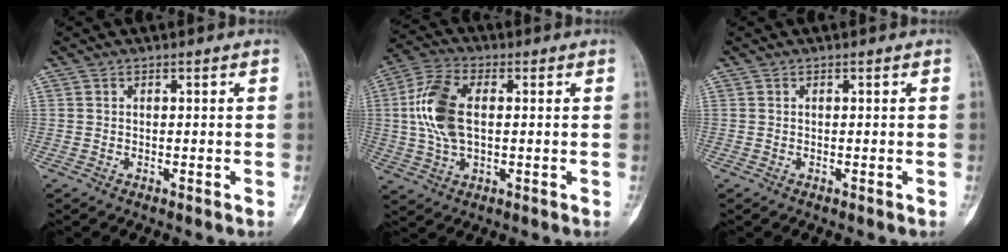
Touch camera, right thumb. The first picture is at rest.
{"total": 11.6, "force": [1.0, 6.3, 9.6], "torque": [-0.209, 0.013, 0.019]}
{"total": 0.0}